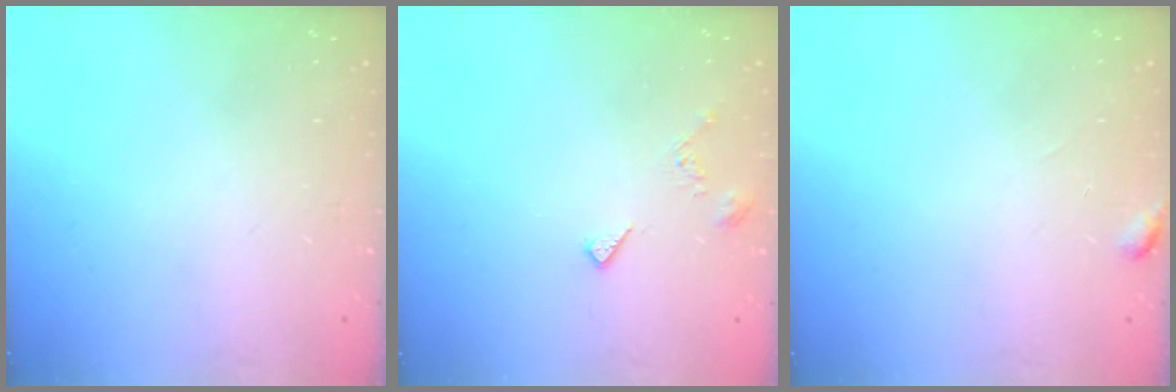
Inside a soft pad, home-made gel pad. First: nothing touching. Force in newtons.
{"total": 4.7, "press": 4.7, "slide": 0.6}
{"total": 2.6, "press": 2.5, "slide": 0.3}